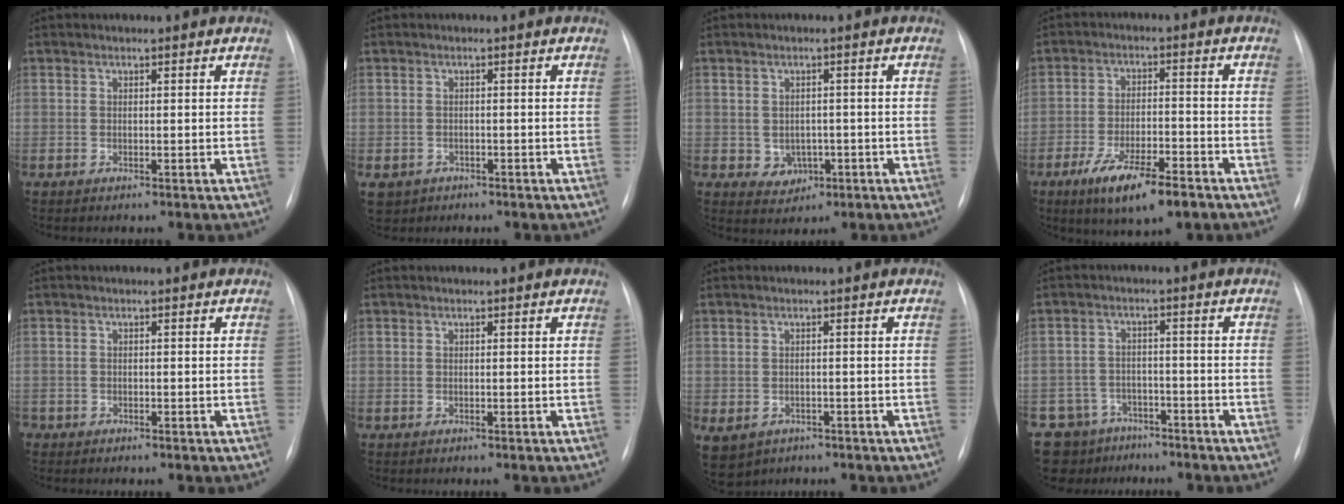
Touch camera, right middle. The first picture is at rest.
{"total": 4.5, "force": [-2.5, 3.7, 0.9], "torque": [-0.014, 0.002, -0.033]}
{"total": 3.5, "force": [-0.8, 3.0, 1.6], "torque": [-0.017, 0.004, 0.001]}
{"total": 10.4, "force": [-6.4, 2.7, 7.7], "torque": [-0.138, -0.015, -0.104]}
{"total": 0.8, "force": [-0.6, 0.6, 0.1], "torque": [0.000, 0.004, -0.008]}
{"total": 0.0}
{"total": 10.6, "force": [-5.1, 8.4, 4.1], "torque": [-0.118, -0.006, -0.056]}
{"total": 8.0, "force": [-6.0, 5.3, 0.4], "torque": [-0.004, 0.023, -0.089]}